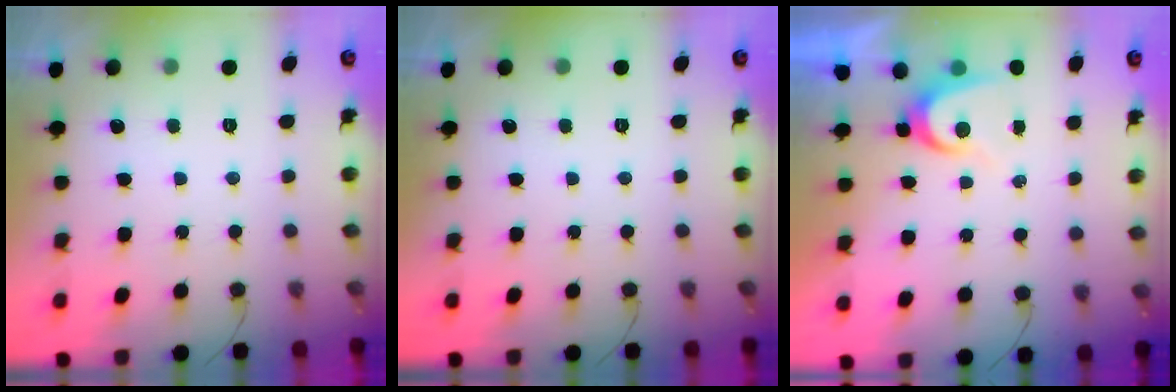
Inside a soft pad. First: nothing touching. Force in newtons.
{"total": 0.0}
{"total": 4.8, "press": 4.8, "slide": 0.4}